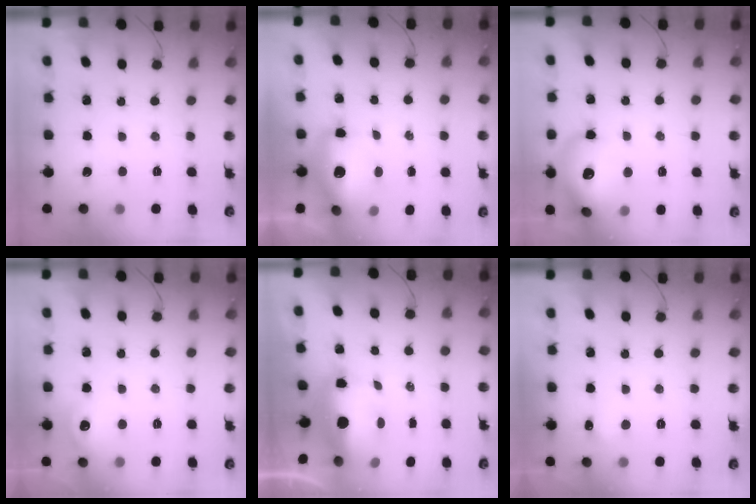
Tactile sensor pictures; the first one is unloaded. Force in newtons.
{"total": 13.8, "press": 12.5, "slide": 5.9}
{"total": 17.8, "press": 17.6, "slide": 2.1}
{"total": 8.5, "press": 8.4, "slide": 1.5}
{"total": 10.7, "press": 10.5, "slide": 2.3}
{"total": 4.2, "press": 4.1, "slide": 1.0}